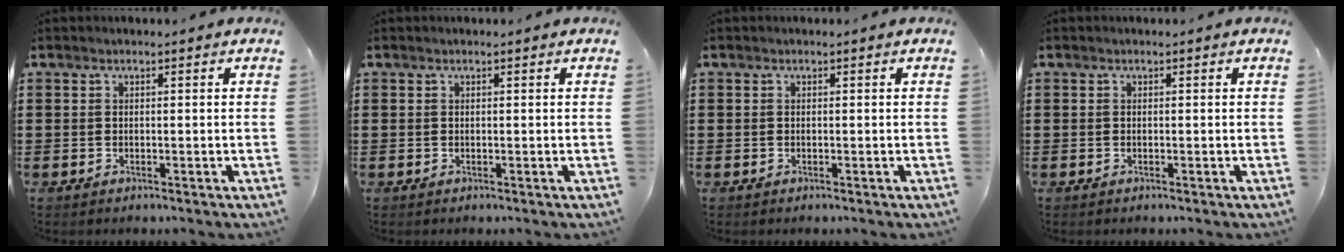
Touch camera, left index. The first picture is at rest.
{"total": 0.0}
{"total": 0.0}
{"total": 0.0}